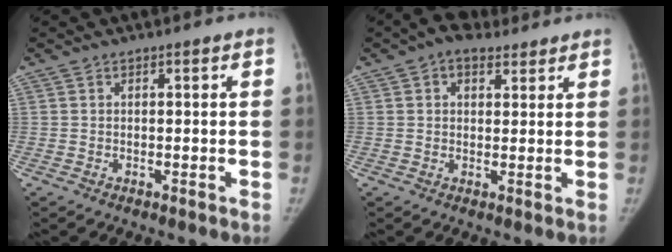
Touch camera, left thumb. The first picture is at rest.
{"total": 6.3, "force": [3.9, 4.1, 2.8], "torque": [-0.021, -0.003, 0.061]}